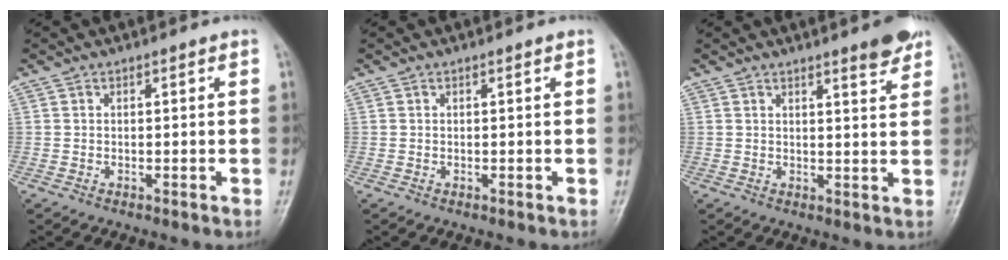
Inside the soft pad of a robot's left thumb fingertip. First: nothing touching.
{"total": 0.0}
{"total": 4.5, "force": [3.3, 0.6, 3.0], "torque": [-0.031, -0.023, 0.042]}